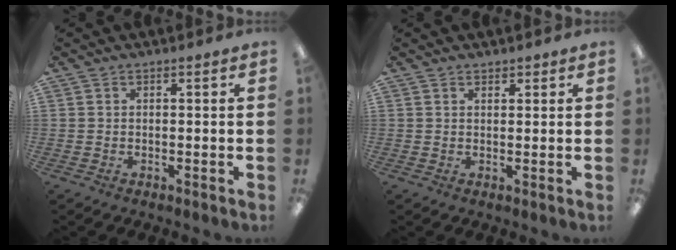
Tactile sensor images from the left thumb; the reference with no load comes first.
{"total": 1.3, "force": [1.1, 0.7, 0.2], "torque": [-0.003, 0.001, 0.021]}